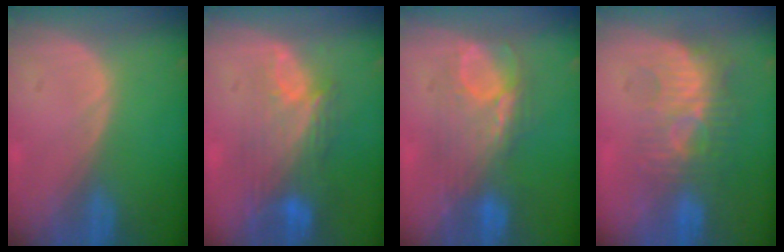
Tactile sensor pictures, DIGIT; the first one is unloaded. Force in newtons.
{"total": 9.6, "press": 8.1, "slide": 5.1}
{"total": 7.9, "press": 7.8, "slide": 1.2}
{"total": 9.4, "press": 8.5, "slide": 4.1}